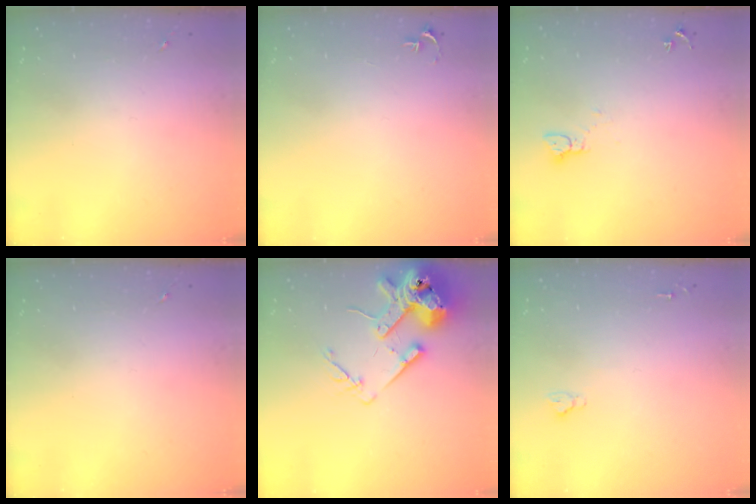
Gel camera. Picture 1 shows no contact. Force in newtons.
{"total": 2.7, "press": 2.7, "slide": 0.3}
{"total": 2.1, "press": 2.1, "slide": 0.2}
{"total": 0.0}
{"total": 16.1, "press": 15.9, "slide": 2.4}
{"total": 2.6, "press": 2.5, "slide": 0.3}